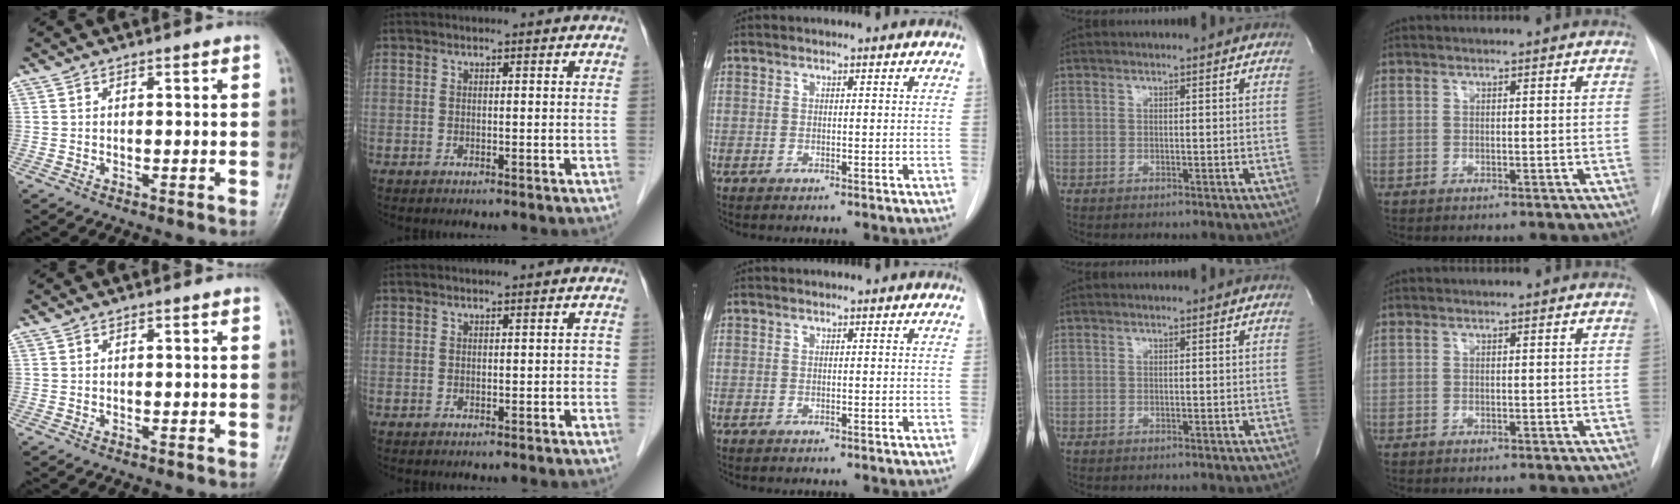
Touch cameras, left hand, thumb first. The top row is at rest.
{"index": {"total": 0.7, "force": [-0.2, 0.5, 0.5], "torque": [0.000, 0.004, -0.005]}}